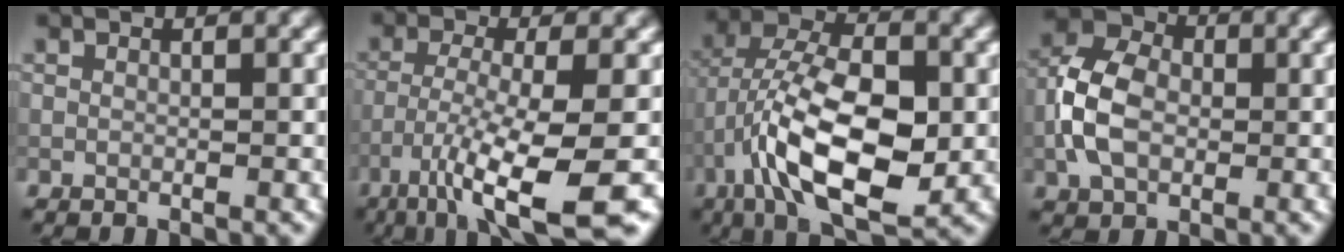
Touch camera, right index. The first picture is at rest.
{"total": 8.8, "force": [-4.8, 1.5, 7.2], "torque": [-0.124, -0.011, -0.089]}
{"total": 11.7, "force": [-3.1, 5.5, 9.8], "torque": [-0.182, 0.007, -0.061]}
{"total": 6.2, "force": [-0.9, 4.3, 4.4], "torque": [-0.096, 0.010, -0.026]}